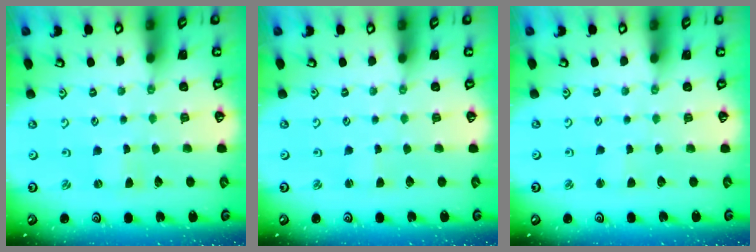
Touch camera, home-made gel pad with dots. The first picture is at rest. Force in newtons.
{"total": 0.9, "press": 0.9, "slide": 0.2}
{"total": 1.3, "press": 1.3, "slide": 0.2}